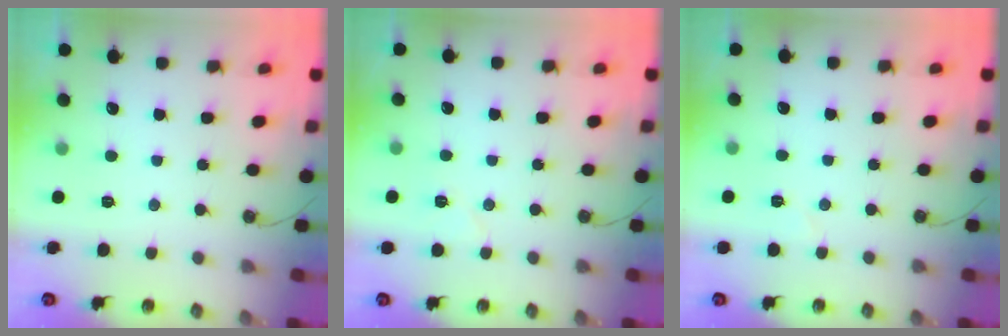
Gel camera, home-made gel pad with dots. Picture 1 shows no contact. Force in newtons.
{"total": 5.0, "press": 4.9, "slide": 1.3}
{"total": 4.3, "press": 3.7, "slide": 2.1}